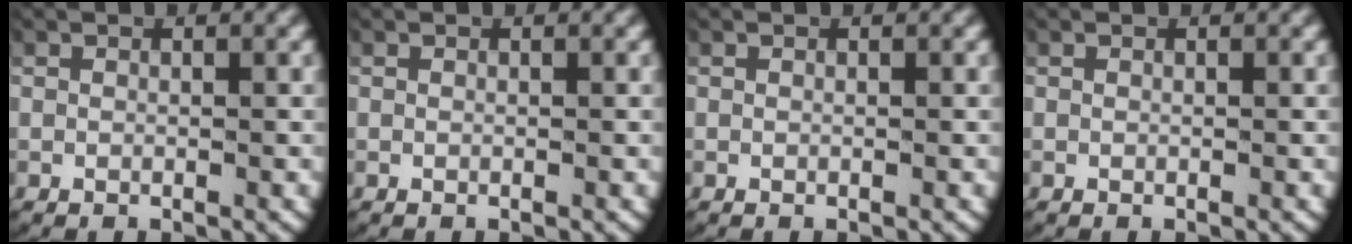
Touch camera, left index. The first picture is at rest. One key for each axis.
{"total": 0.0}
{"total": 0.0}
{"total": 0.0}